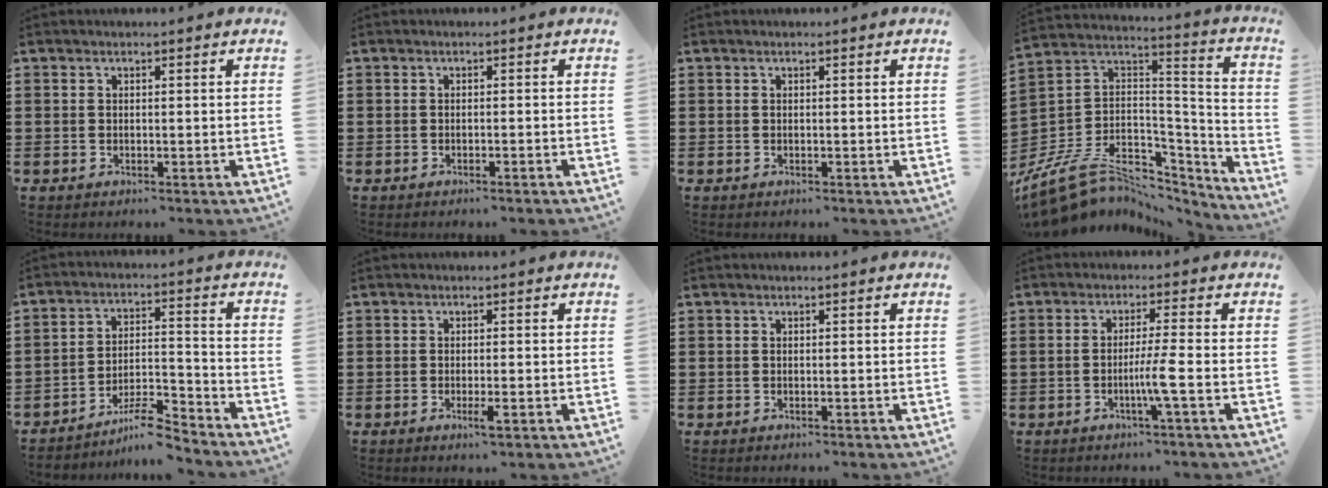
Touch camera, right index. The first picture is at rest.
{"total": 0.5, "force": [-0.4, -0.1, 0.2], "torque": [-0.005, -0.002, -0.009]}
{"total": 0.0}
{"total": 9.3, "force": [-5.2, 6.2, 4.6], "torque": [-0.116, -0.003, -0.095]}
{"total": 7.4, "force": [-6.7, 0.9, 2.9], "torque": [-0.042, 0.015, -0.125]}
{"total": 2.1, "force": [-0.9, 0.2, 1.9], "torque": [-0.040, -0.007, -0.017]}
{"total": 0.0}
{"total": 4.3, "force": [-1.3, -0.8, 4.0], "torque": [-0.077, -0.013, -0.029]}